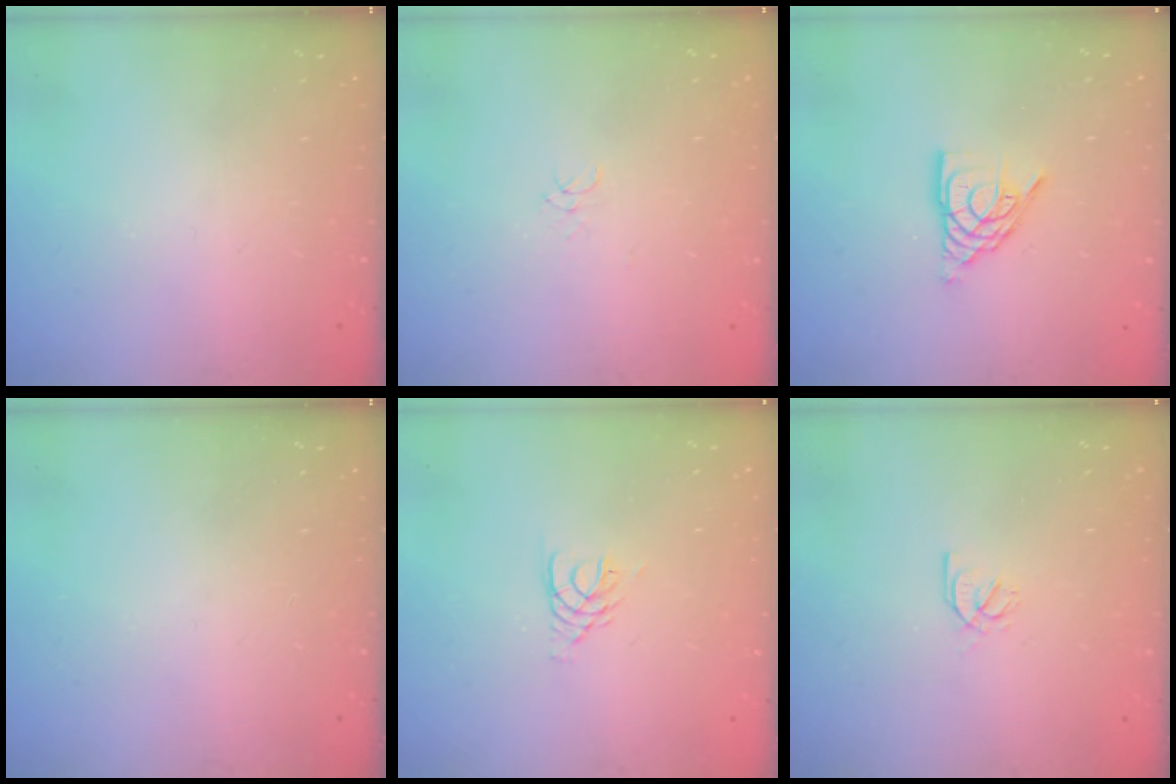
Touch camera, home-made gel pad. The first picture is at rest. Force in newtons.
{"total": 3.5, "press": 3.5, "slide": 0.2}
{"total": 9.0, "press": 8.9, "slide": 1.3}
{"total": 0.0}
{"total": 4.8, "press": 4.8, "slide": 0.5}
{"total": 2.1, "press": 2.1, "slide": 0.2}